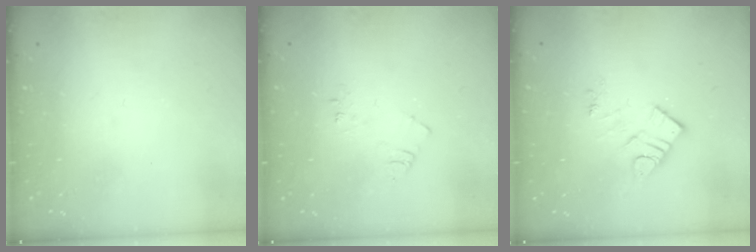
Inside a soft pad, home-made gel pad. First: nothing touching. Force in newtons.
{"total": 5.7, "press": 5.7, "slide": 0.5}
{"total": 8.8, "press": 8.8, "slide": 0.2}